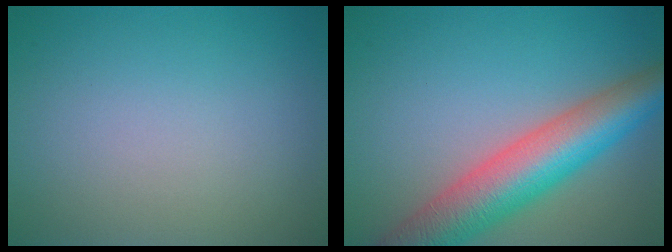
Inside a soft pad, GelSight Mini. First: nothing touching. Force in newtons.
{"total": 8.8, "press": 8.8, "slide": 0.2}